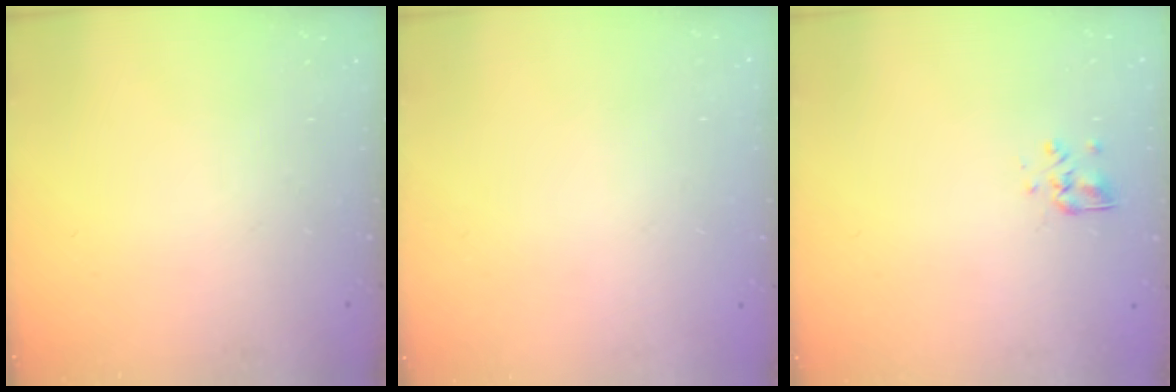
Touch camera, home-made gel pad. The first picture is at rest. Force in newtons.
{"total": 1.6, "press": 1.6, "slide": 0.1}
{"total": 2.9, "press": 2.6, "slide": 1.3}